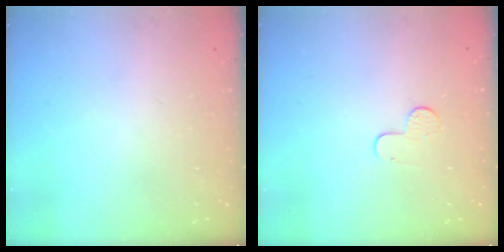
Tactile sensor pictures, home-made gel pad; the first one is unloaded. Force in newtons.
{"total": 4.8, "press": 4.8, "slide": 0.3}